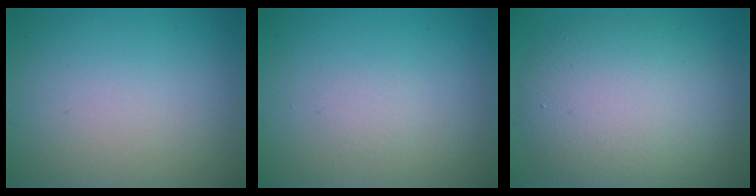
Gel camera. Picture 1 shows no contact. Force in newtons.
{"total": 0.0}
{"total": 8.3, "press": 8.3, "slide": 0.3}